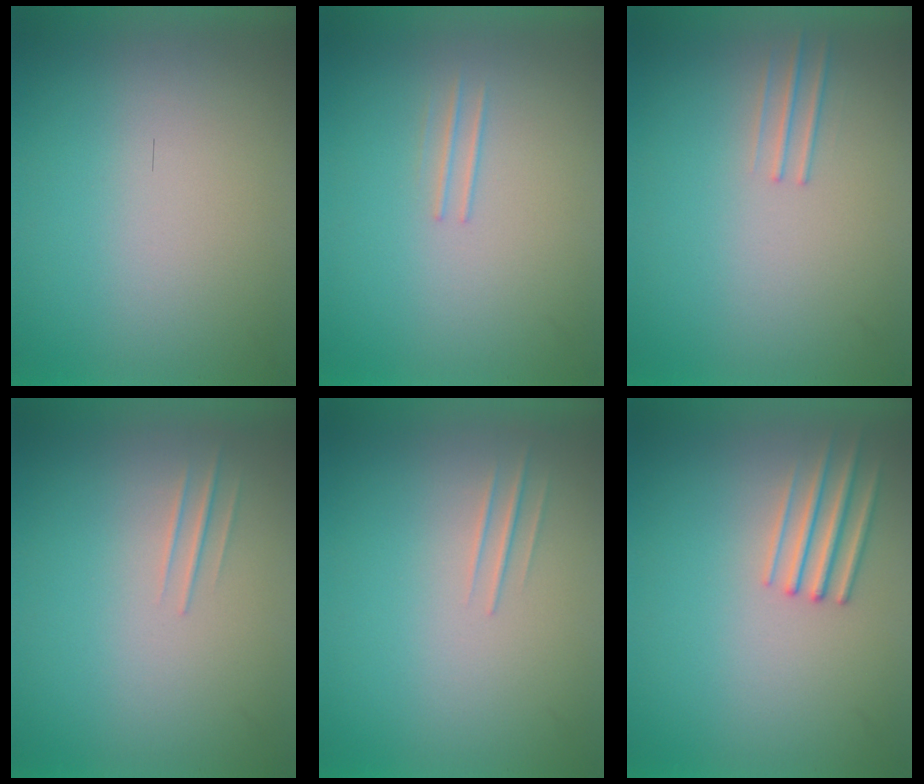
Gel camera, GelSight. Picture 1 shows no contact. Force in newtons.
{"total": 1.2}
{"total": 1.1}
{"total": 1.1}
{"total": 1.0}
{"total": 2.4}